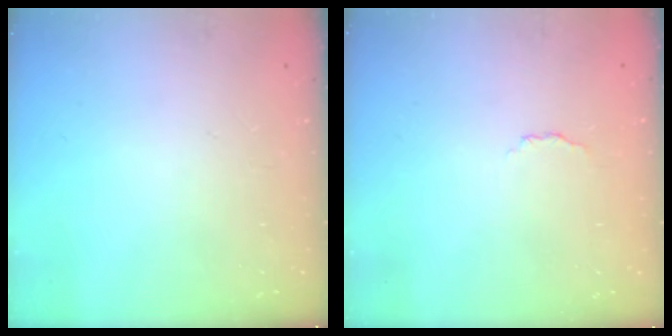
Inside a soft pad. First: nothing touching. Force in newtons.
{"total": 2.9, "press": 2.8, "slide": 0.7}